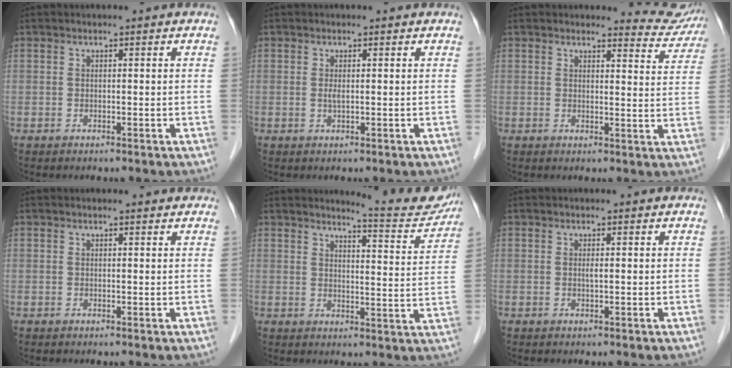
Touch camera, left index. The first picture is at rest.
{"total": 1.0, "force": [0.0, 0.2, 0.9], "torque": [-0.022, -0.002, 0.002]}
{"total": 5.6, "force": [5.4, 0.8, -0.8], "torque": [0.017, -0.036, 0.044]}
{"total": 1.3, "force": [1.3, 0.3, 0.1], "torque": [-0.014, 0.000, 0.011]}
{"total": 8.7, "force": [8.6, 0.3, 1.1], "torque": [-0.014, -0.029, 0.100]}
{"total": 0.6, "force": [0.2, 0.0, 0.5], "torque": [-0.013, -0.001, 0.001]}